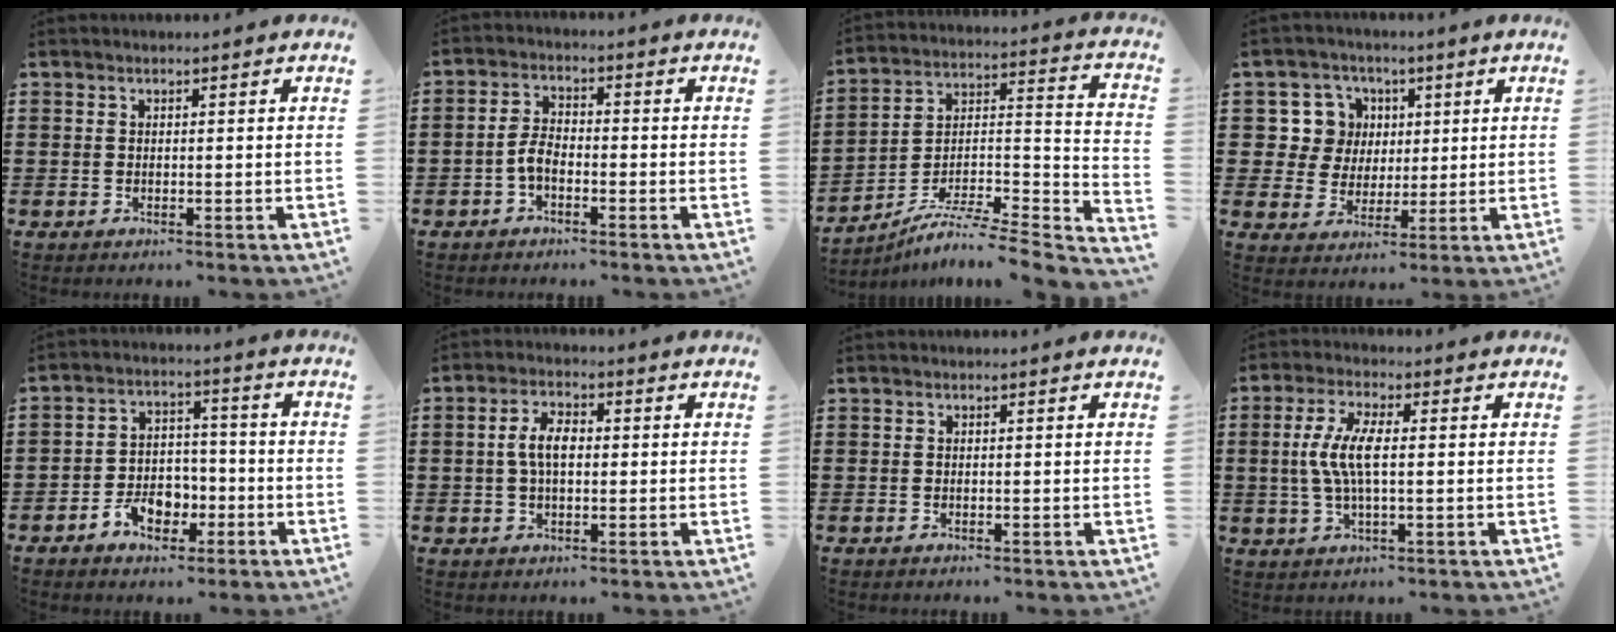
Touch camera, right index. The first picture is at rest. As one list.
[{"total": 3.7, "force": [-1.7, 1.8, 2.7], "torque": [-0.071, 0.000, -0.039]}, {"total": 6.7, "force": [-5.6, 0.6, 3.6], "torque": [-0.062, -0.003, -0.114]}, {"total": 7.7, "force": [2.1, 7.3, 1.3], "torque": [-0.058, 0.014, 0.042]}, {"total": 6.2, "force": [-2.9, 4.2, 3.4], "torque": [-0.057, 0.008, -0.053]}, {"total": 5.1, "force": [0.2, 2.6, 4.3], "torque": [-0.093, 0.008, -0.001]}, {"total": 0.0}, {"total": 6.9, "force": [0.0, 2.3, 6.5], "torque": [-0.146, -0.004, -0.009]}]